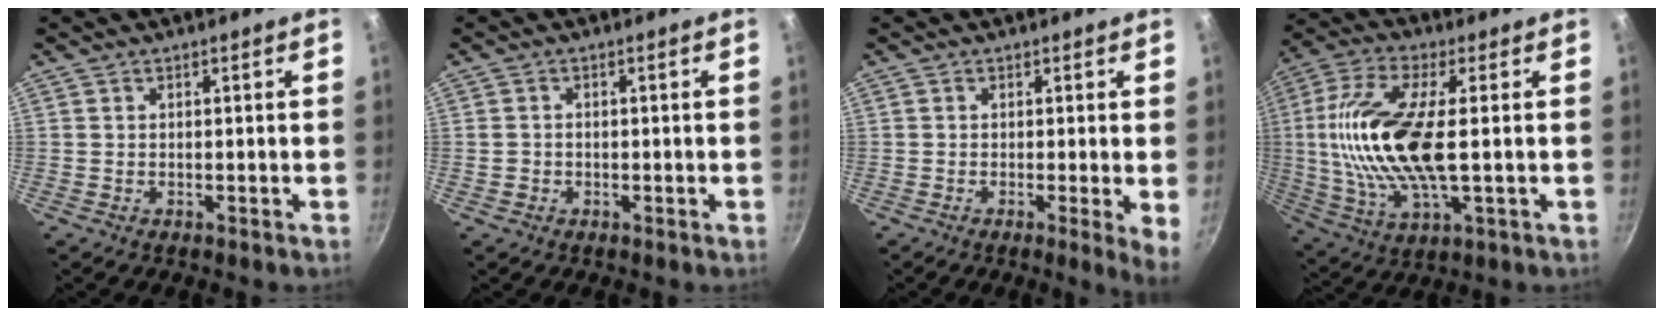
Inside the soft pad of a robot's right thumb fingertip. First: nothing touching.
{"total": 1.8, "force": [-0.4, 1.6, 0.7], "torque": [-0.012, 0.005, -0.006]}
{"total": 4.8, "force": [-0.2, 0.6, 4.7], "torque": [-0.056, -0.015, -0.007]}
{"total": 18.6, "force": [0.9, 7.1, 17.2], "torque": [-0.355, 0.001, 0.012]}